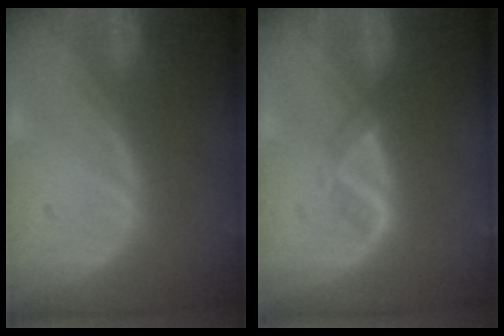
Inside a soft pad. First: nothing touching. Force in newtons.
{"total": 1.9, "press": 1.8, "slide": 0.7}